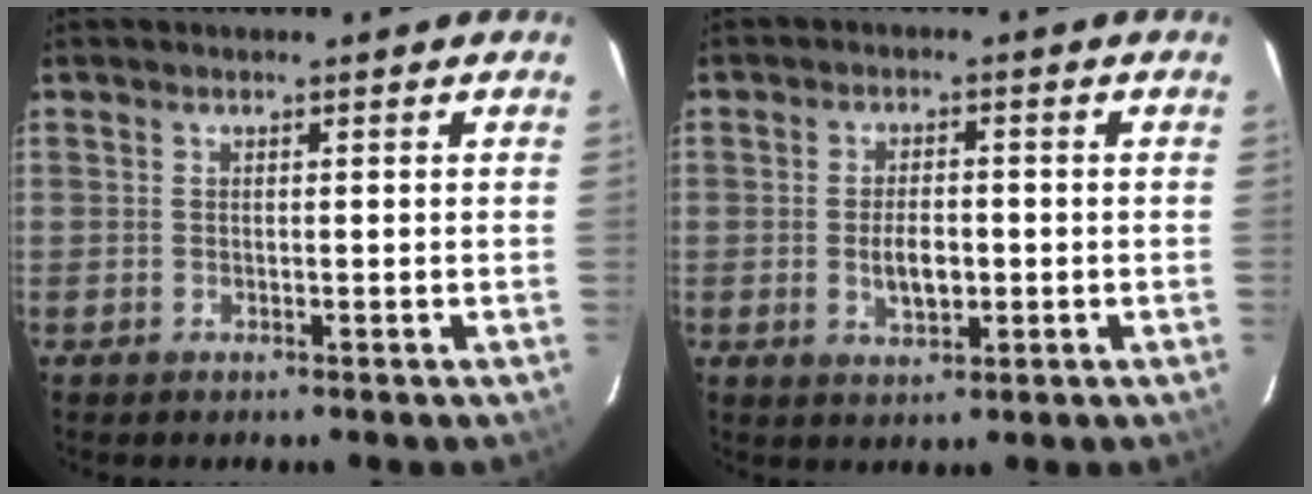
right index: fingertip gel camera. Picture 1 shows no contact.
{"total": 5.3, "force": [-0.9, 2.7, 4.5], "torque": [-0.087, -0.001, -0.011]}